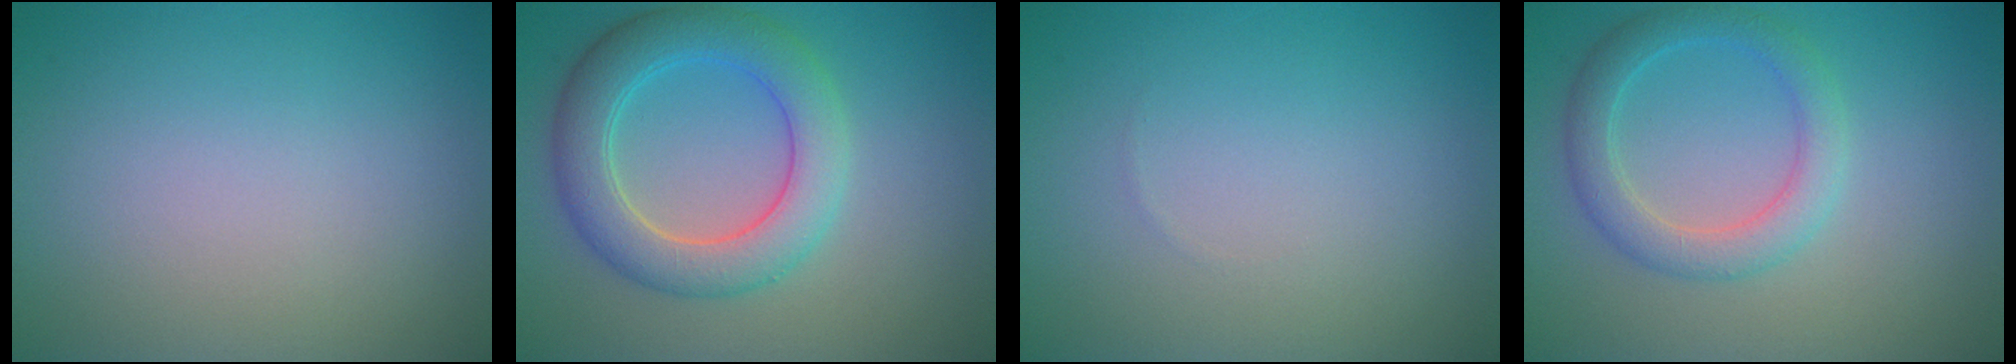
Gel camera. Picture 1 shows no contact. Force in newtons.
{"total": 5.8, "press": 5.8, "slide": 0.5}
{"total": 0.0}
{"total": 3.4, "press": 3.4, "slide": 0.2}